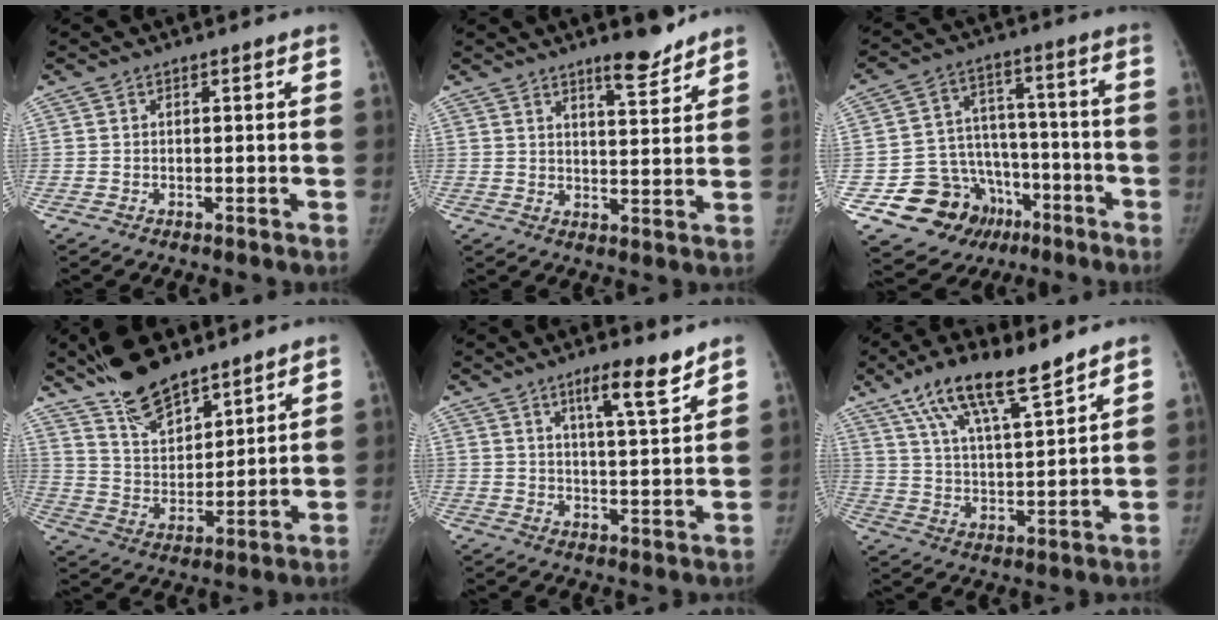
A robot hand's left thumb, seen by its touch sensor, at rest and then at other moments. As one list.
[{"total": 6.7, "force": [5.3, 1.4, 3.8], "torque": [-0.036, -0.041, 0.078]}, {"total": 16.7, "force": [-8.0, 13.6, 5.5], "torque": [-0.050, 0.099, -0.113]}, {"total": 14.3, "force": [11.3, 5.3, 7.1], "torque": [-0.090, -0.063, 0.210]}, {"total": 8.0, "force": [5.5, 1.2, 5.7], "torque": [-0.082, -0.038, 0.088]}, {"total": 14.6, "force": [10.0, 3.4, 10.0], "torque": [-0.162, -0.040, 0.184]}]